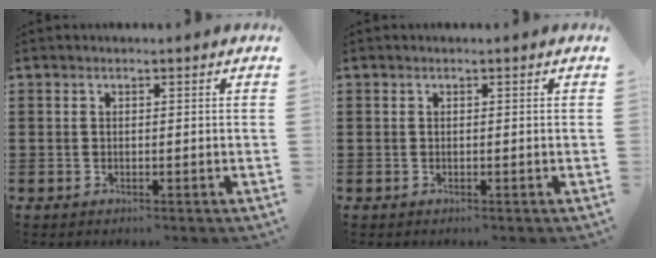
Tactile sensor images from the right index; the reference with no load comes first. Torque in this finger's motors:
{"motor_torque": [0.00, 0.00, 0.00, -0.01]}